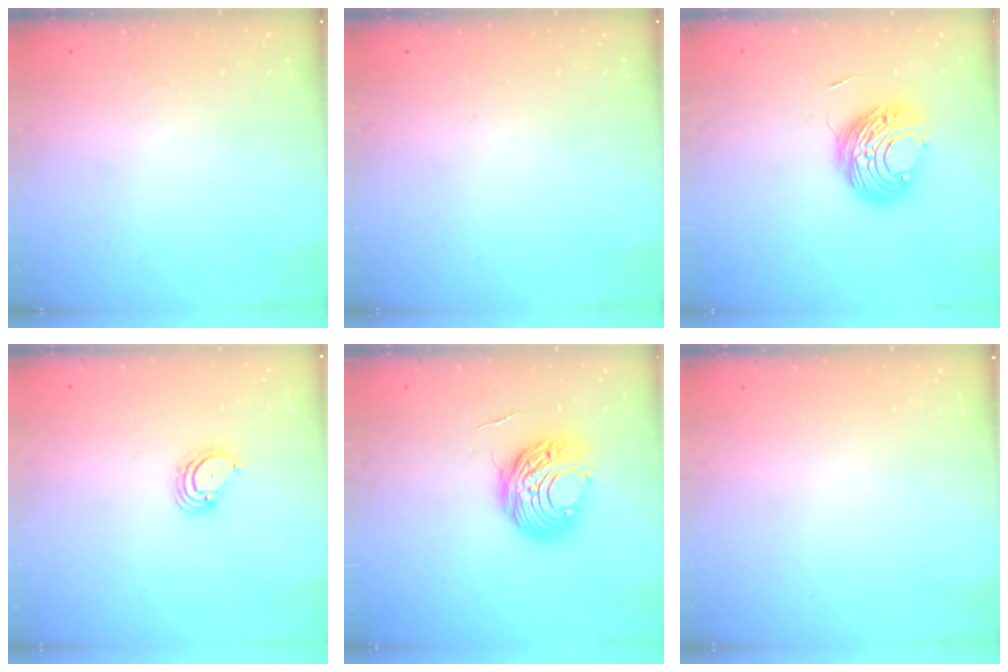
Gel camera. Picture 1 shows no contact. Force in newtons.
{"total": 0.0}
{"total": 9.9, "press": 9.9, "slide": 0.9}
{"total": 3.3, "press": 3.3, "slide": 0.3}
{"total": 11.3, "press": 11.3, "slide": 0.9}
{"total": 0.0}